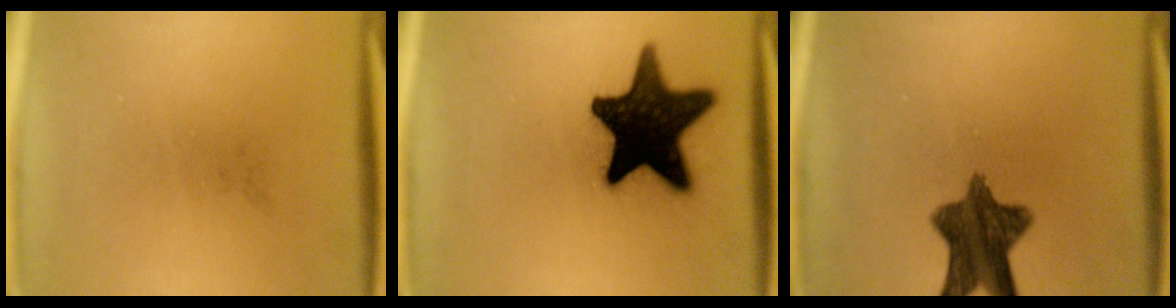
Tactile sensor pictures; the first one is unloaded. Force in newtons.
{"total": 19.4}
{"total": 10.3}